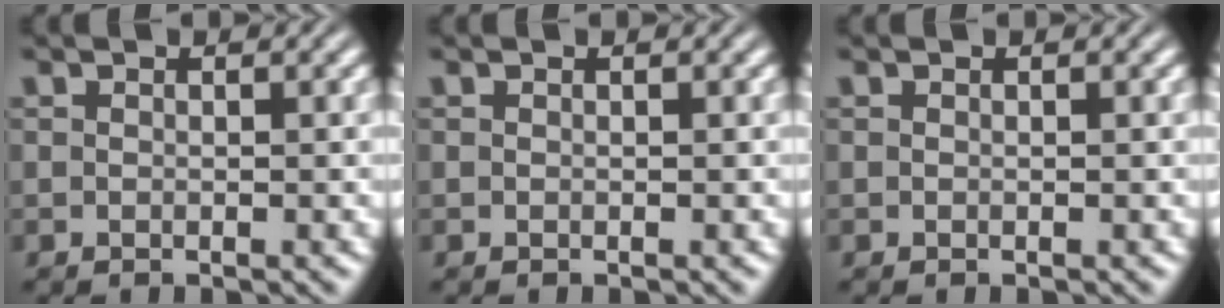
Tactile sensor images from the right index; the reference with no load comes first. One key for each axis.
{"total": 0.0}
{"total": 0.0}